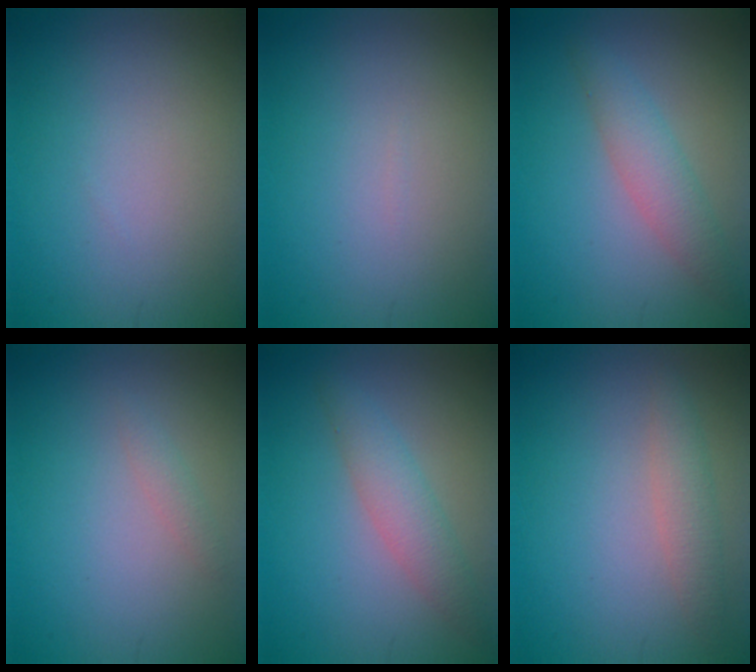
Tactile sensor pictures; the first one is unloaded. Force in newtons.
{"total": 0.0}
{"total": 2.9, "press": 2.9, "slide": 0.1}
{"total": 1.0, "press": 0.9, "slide": 0.1}
{"total": 2.9, "press": 2.9, "slide": 0.1}
{"total": 2.0, "press": 2.0, "slide": 0.1}